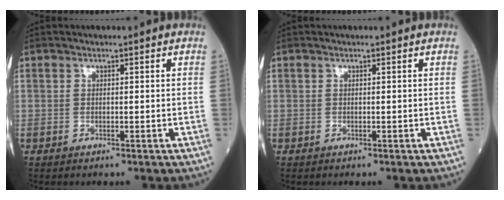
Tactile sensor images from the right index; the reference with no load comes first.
{"total": 0.0}